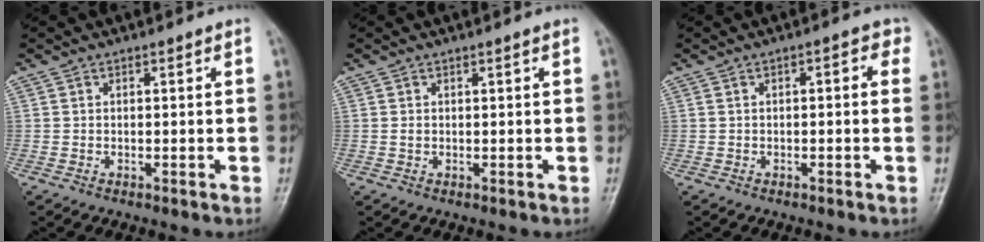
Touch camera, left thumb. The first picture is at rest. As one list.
[{"total": 0.8, "force": [0.3, 0.3, 0.7], "torque": [-0.015, 0.007, 0.008]}, {"total": 2.3, "force": [0.4, 1.2, 1.9], "torque": [-0.015, 0.013, -0.003]}]